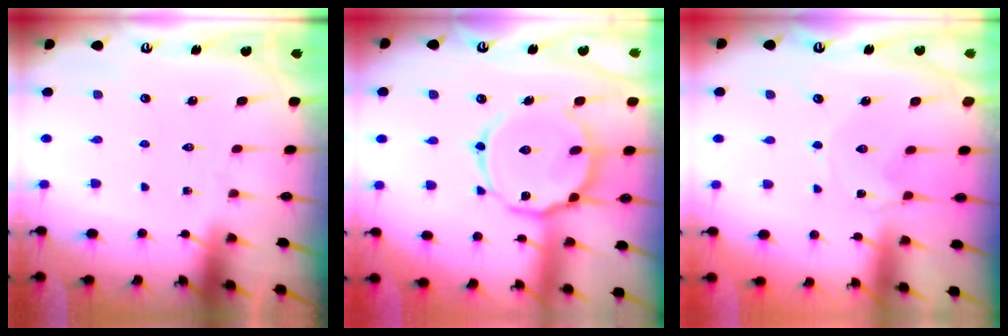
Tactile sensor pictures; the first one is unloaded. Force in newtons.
{"total": 14.9, "press": 14.9, "slide": 1.3}
{"total": 0.0}